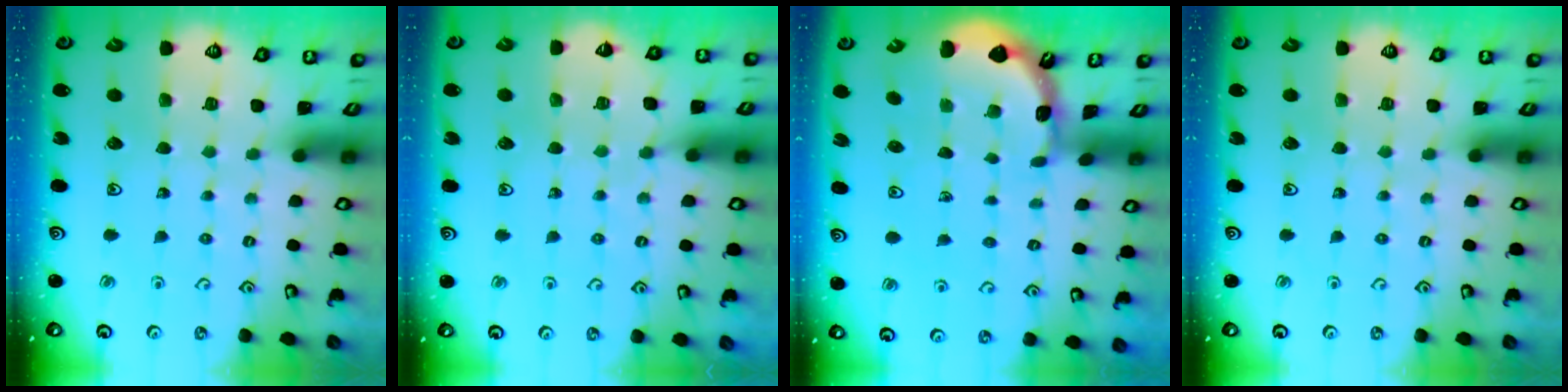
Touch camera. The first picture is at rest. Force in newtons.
{"total": 6.0, "press": 5.9, "slide": 1.3}
{"total": 1.7, "press": 1.7, "slide": 0.2}
{"total": 0.0}